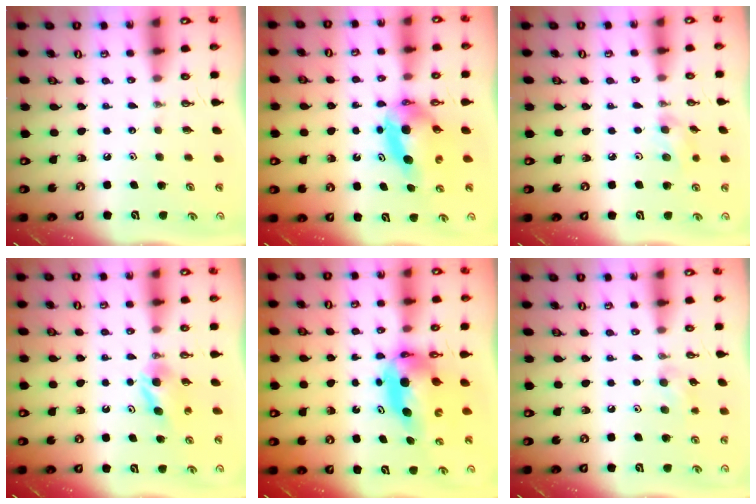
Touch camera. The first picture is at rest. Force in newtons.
{"total": 5.1, "press": 5.1, "slide": 0.7}
{"total": 6.8, "press": 6.4, "slide": 2.1}
{"total": 4.6, "press": 4.5, "slide": 1.3}
{"total": 6.7, "press": 6.6, "slide": 0.4}
{"total": 8.2, "press": 7.4, "slide": 3.4}